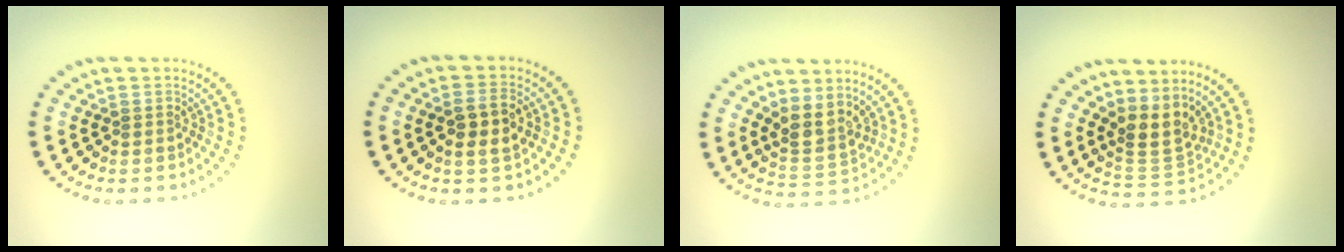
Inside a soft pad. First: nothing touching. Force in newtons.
{"total": 2.7, "press": 2.6, "slide": 0.6}
{"total": 3.1, "press": 2.5, "slide": 1.8}
{"total": 3.2, "press": 2.4, "slide": 2.1}